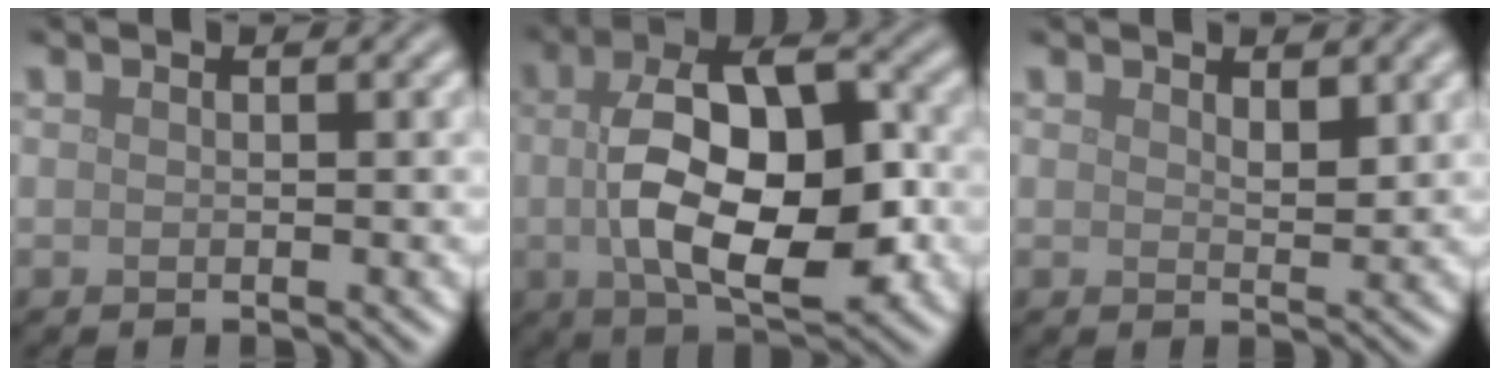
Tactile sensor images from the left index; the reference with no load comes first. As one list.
[{"total": 11.6, "force": [-0.7, 5.7, 10.1], "torque": [-0.162, -0.006, -0.008]}, {"total": 1.4, "force": [0.8, 0.6, 1.0], "torque": [-0.015, -0.005, 0.017]}]